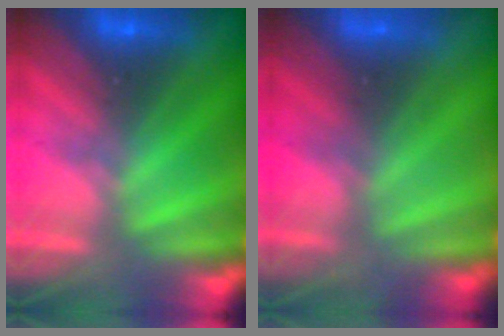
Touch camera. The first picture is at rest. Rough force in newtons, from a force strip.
{"total": 6.4}